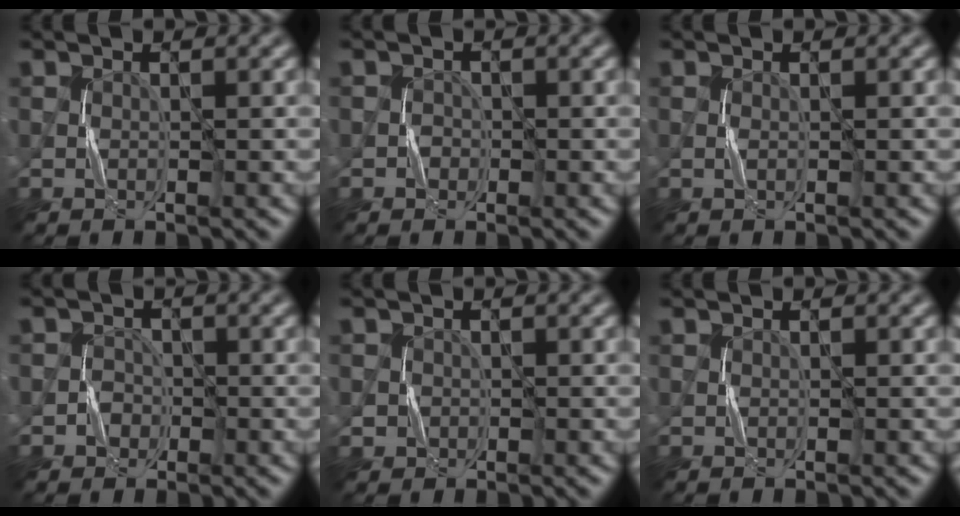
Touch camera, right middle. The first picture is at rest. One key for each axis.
{"total": 0.8, "fx": -0.3, "fy": 0.7, "fz": -0.2, "tx": 0.010, "ty": 0.001, "tz": -0.008}
{"total": 0.0}
{"total": 1.2, "fx": -0.5, "fy": 1.0, "fz": -0.1, "tx": 0.012, "ty": 0.004, "tz": -0.014}
{"total": 1.1, "fx": -0.1, "fy": 1.0, "fz": -0.2, "tx": 0.010, "ty": -0.004, "tz": 0.001}
{"total": 0.0}